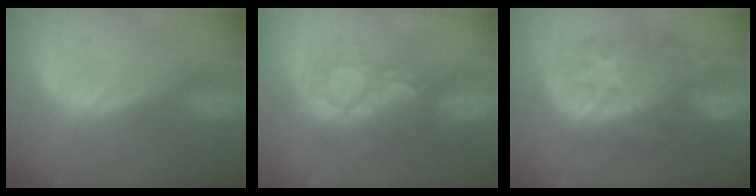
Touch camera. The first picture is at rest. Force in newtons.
{"total": 9.2, "press": 7.9, "slide": 4.7}
{"total": 12.0, "press": 11.9, "slide": 1.2}